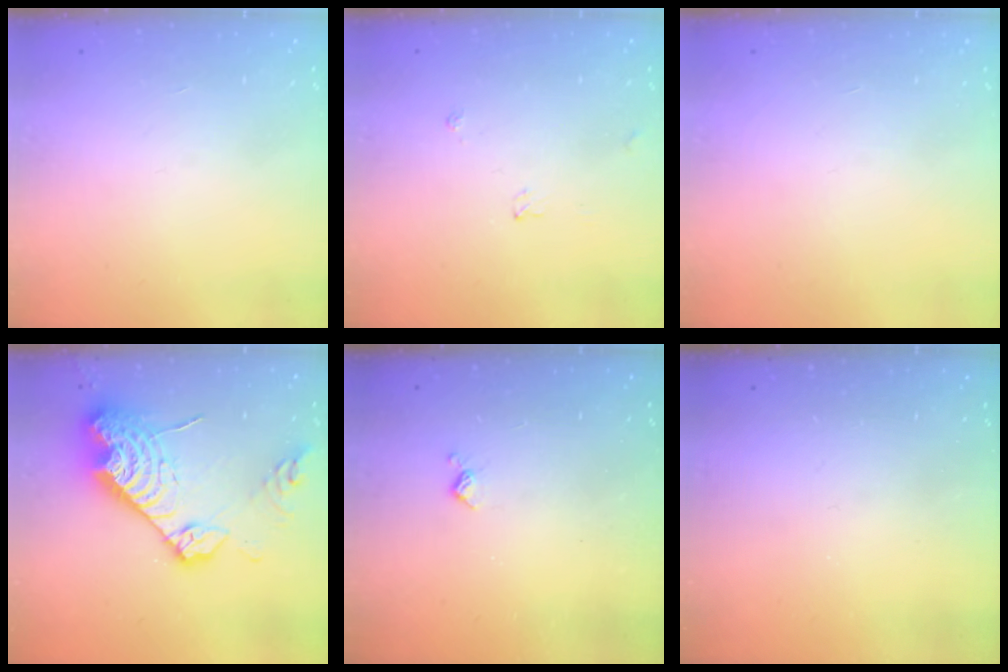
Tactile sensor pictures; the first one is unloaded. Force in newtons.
{"total": 3.3, "press": 3.3, "slide": 0.5}
{"total": 0.0}
{"total": 18.8, "press": 18.7, "slide": 1.7}
{"total": 3.9, "press": 3.9, "slide": 0.8}
{"total": 0.0}